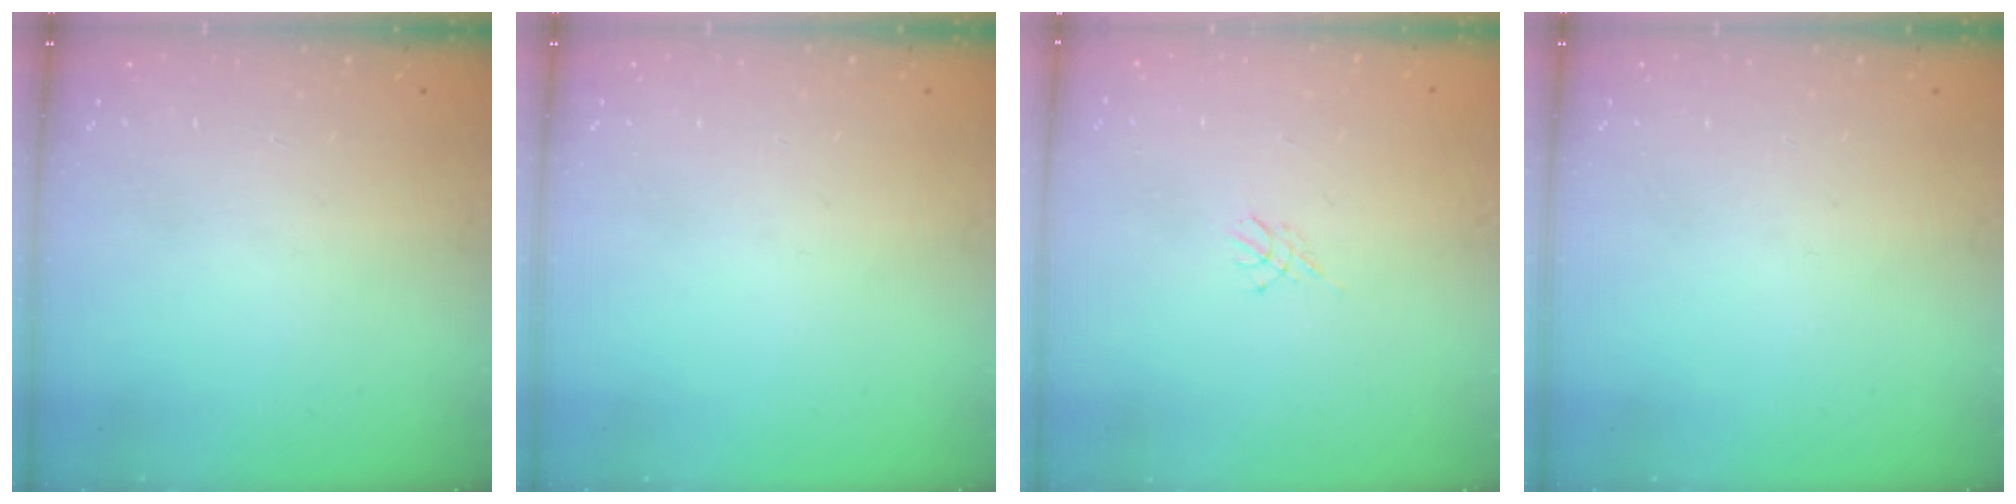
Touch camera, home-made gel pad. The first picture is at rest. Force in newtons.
{"total": 0.0}
{"total": 3.0, "press": 2.9, "slide": 0.6}
{"total": 0.0}